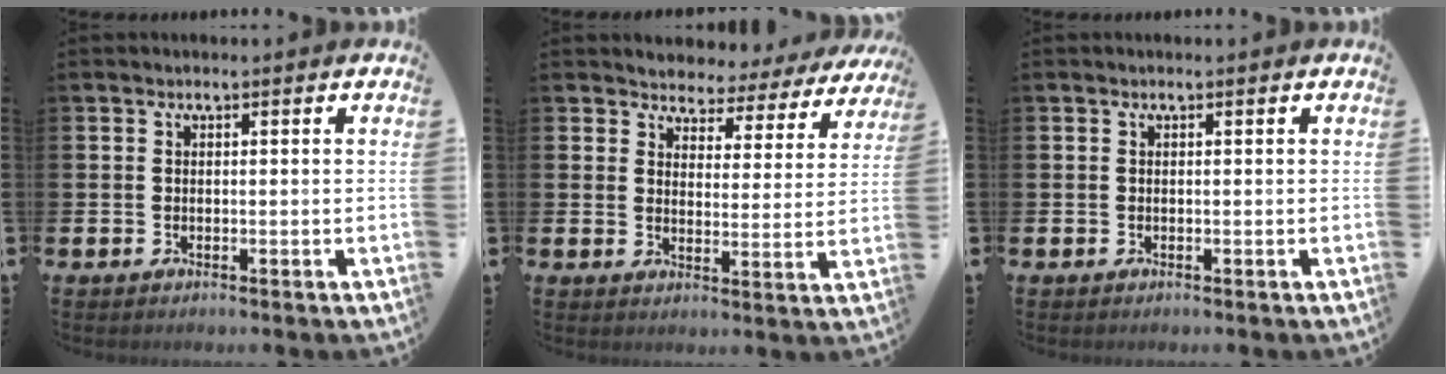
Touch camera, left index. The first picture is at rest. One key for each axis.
{"total": 3.2, "fx": 2.9, "fy": 1.2, "fz": -0.2, "tx": -0.024, "ty": -0.032, "tz": 0.044}
{"total": 0.0}